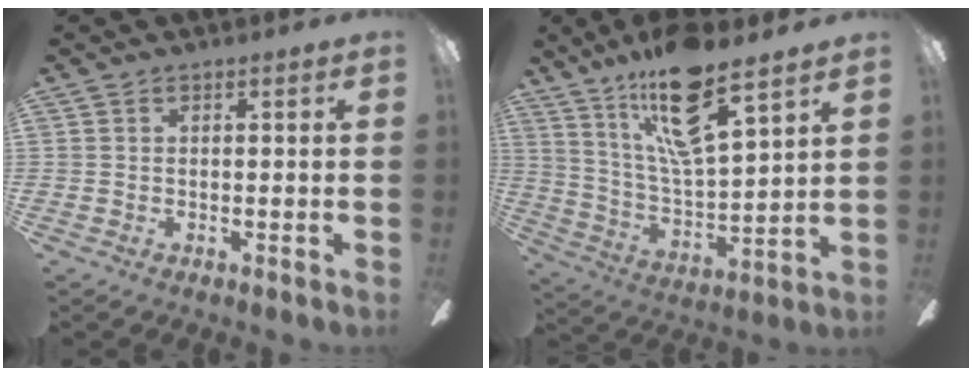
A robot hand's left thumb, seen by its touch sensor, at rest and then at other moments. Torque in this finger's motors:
{"motor_torque": [0.30, 0.35, 1.42, -1.35, 0.14]}